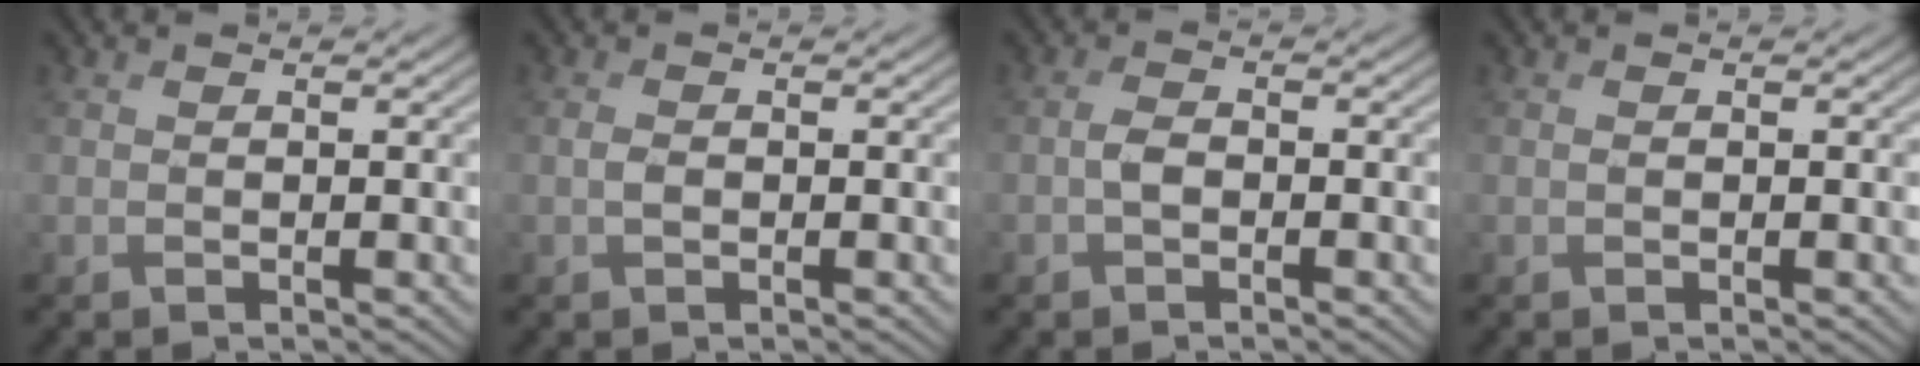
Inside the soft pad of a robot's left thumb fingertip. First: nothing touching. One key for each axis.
{"total": 0.9, "fx": -0.2, "fy": 0.5, "fz": 0.7, "tx": -0.018, "ty": 0.000, "tz": -0.005}
{"total": 1.8, "fx": -0.8, "fy": 0.9, "fz": 1.3, "tx": -0.028, "ty": 0.004, "tz": -0.019}
{"total": 0.0}